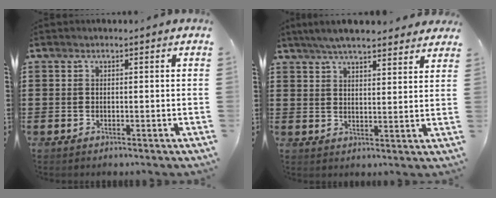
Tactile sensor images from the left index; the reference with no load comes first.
{"total": 5.7, "force": [5.2, 0.6, 2.1], "torque": [-0.056, -0.008, 0.096]}